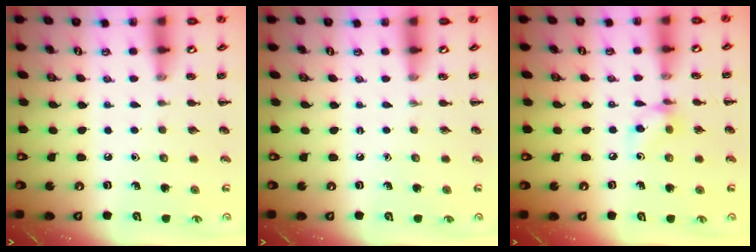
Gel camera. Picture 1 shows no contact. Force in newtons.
{"total": 0.0}
{"total": 7.0, "press": 6.9, "slide": 1.4}